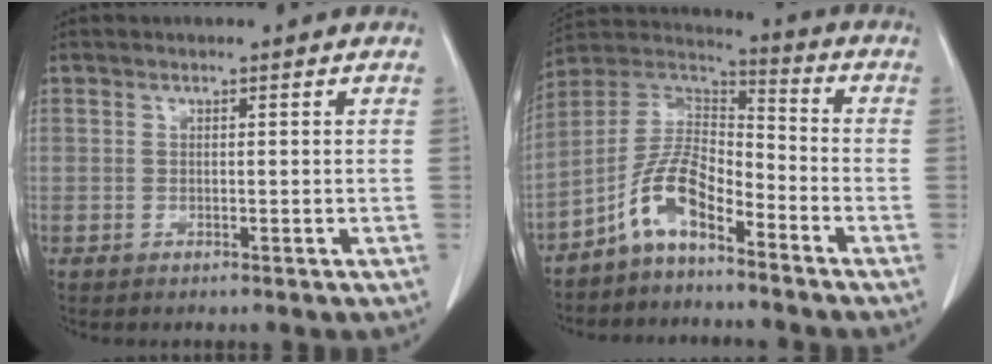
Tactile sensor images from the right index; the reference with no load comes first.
{"total": 9.2, "force": [-5.9, 3.2, 6.2], "torque": [-0.137, 0.028, -0.119]}